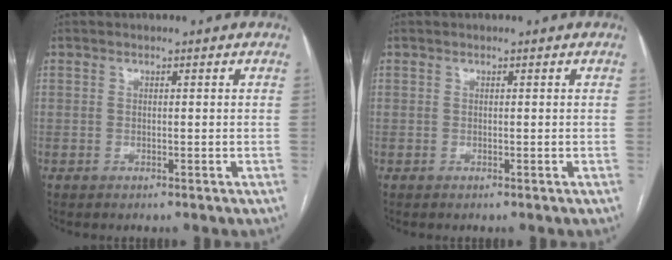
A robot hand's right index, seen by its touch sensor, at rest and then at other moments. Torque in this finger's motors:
{"motor_torque": [0.01, 0.01, -0.02, 0.00]}